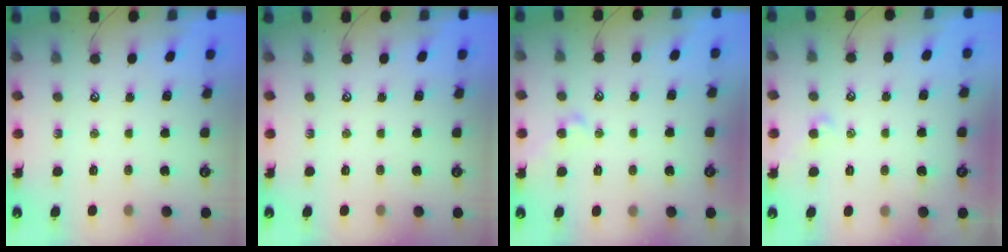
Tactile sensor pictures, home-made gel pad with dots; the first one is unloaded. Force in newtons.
{"total": 0.0}
{"total": 2.0, "press": 1.9, "slide": 0.6}
{"total": 0.7, "press": 0.3, "slide": 0.6}